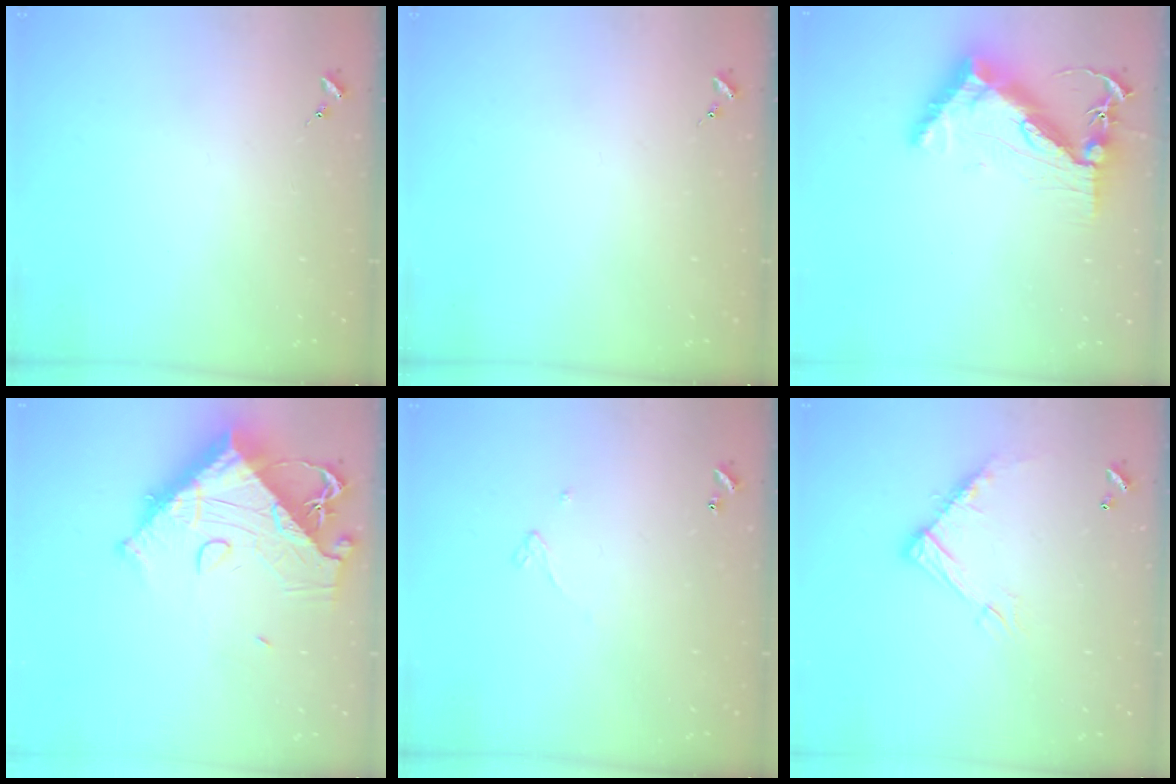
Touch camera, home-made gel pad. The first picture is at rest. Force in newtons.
{"total": 0.0}
{"total": 13.5, "press": 13.4, "slide": 1.2}
{"total": 20.0, "press": 19.9, "slide": 2.3}
{"total": 3.2, "press": 3.2, "slide": 0.1}
{"total": 11.8, "press": 11.8, "slide": 0.5}